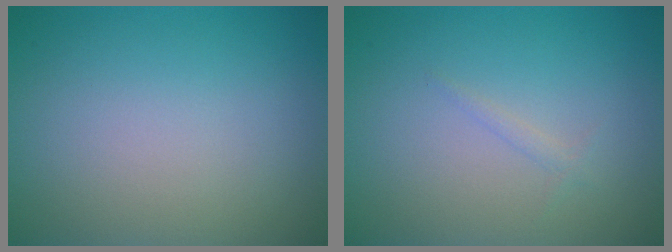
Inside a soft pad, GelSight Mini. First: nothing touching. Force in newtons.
{"total": 0.7, "press": 0.7, "slide": 0.1}